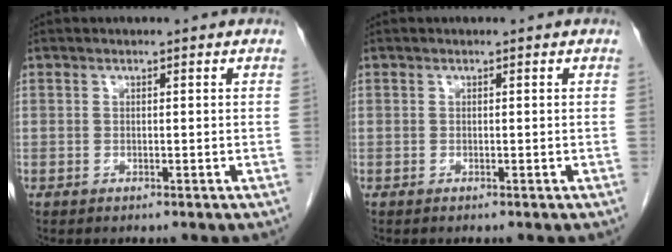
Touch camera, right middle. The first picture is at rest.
{"total": 0.0}